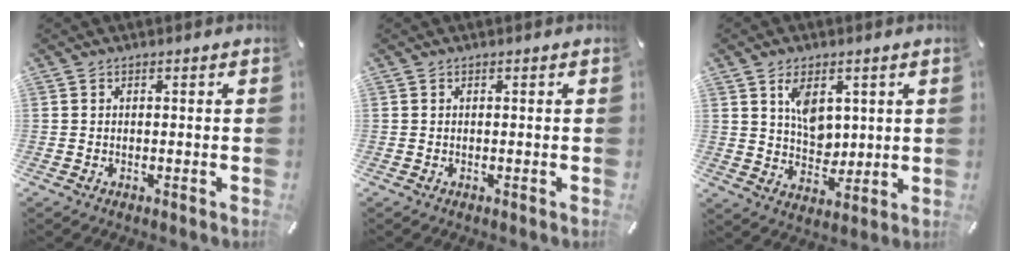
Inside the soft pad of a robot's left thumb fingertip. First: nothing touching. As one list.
[{"total": 0.0}, {"total": 8.0, "force": [3.2, 5.8, 4.5], "torque": [-0.063, -0.007, 0.056]}]